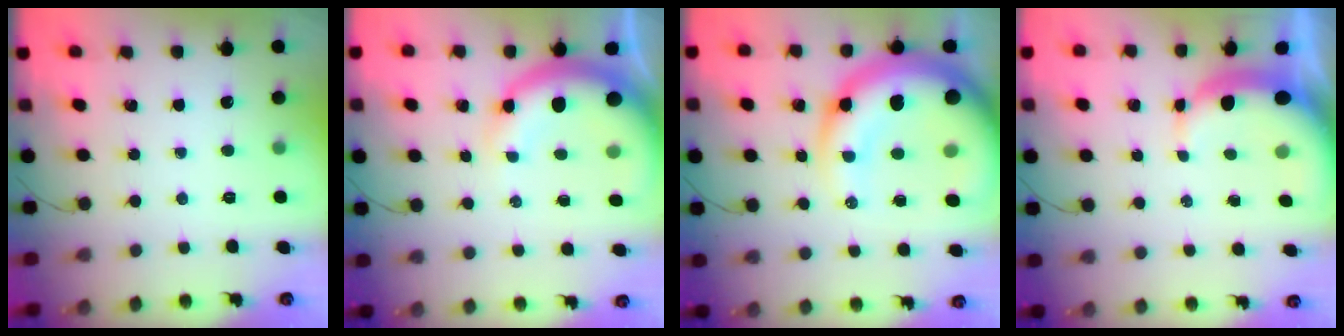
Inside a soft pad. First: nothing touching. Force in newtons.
{"total": 11.2, "press": 11.0, "slide": 2.2}
{"total": 23.7, "press": 23.1, "slide": 5.1}
{"total": 7.1, "press": 7.0, "slide": 1.2}